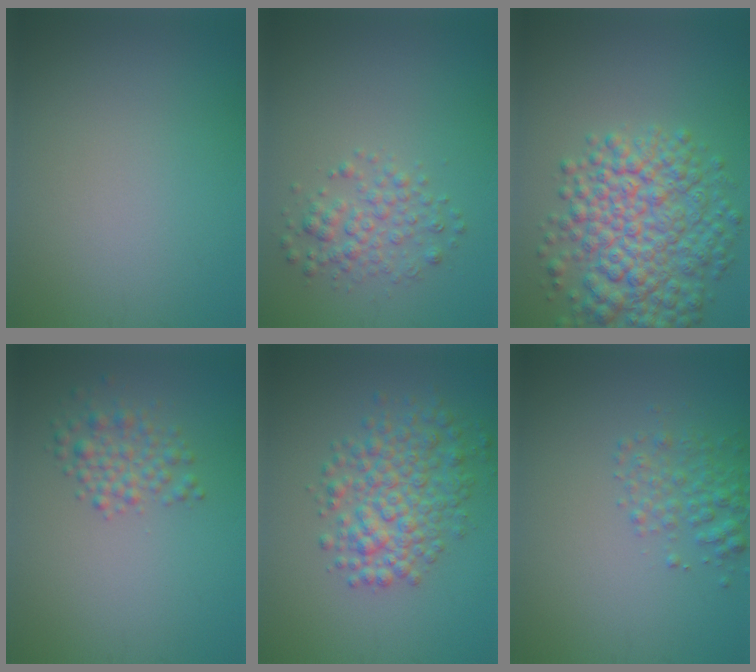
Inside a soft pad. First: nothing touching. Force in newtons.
{"total": 2.6, "press": 2.6, "slide": 0.0}
{"total": 8.2, "press": 8.2, "slide": 0.3}
{"total": 2.6, "press": 2.6, "slide": 0.1}
{"total": 5.4, "press": 5.4, "slide": 0.1}
{"total": 2.5, "press": 2.5, "slide": 0.1}